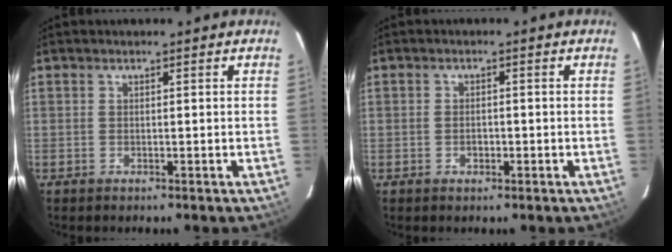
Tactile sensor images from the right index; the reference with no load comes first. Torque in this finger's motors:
{"motor_torque": [-0.32, 0.23, -0.18, -0.08]}